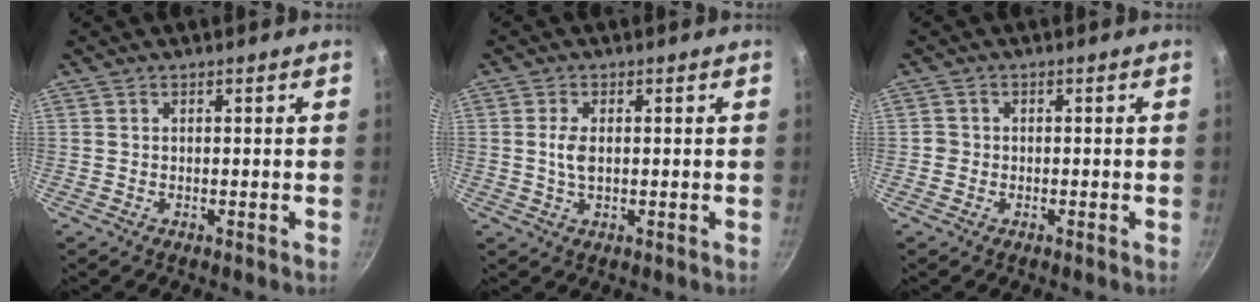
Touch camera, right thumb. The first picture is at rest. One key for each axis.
{"total": 3.3, "fx": 0.2, "fy": 1.8, "fz": 2.7, "tx": -0.051, "ty": 0.001, "tz": 0.005}
{"total": 1.4, "fx": -0.6, "fy": 1.2, "fz": 0.3, "tx": 0.000, "ty": 0.007, "tz": -0.010}